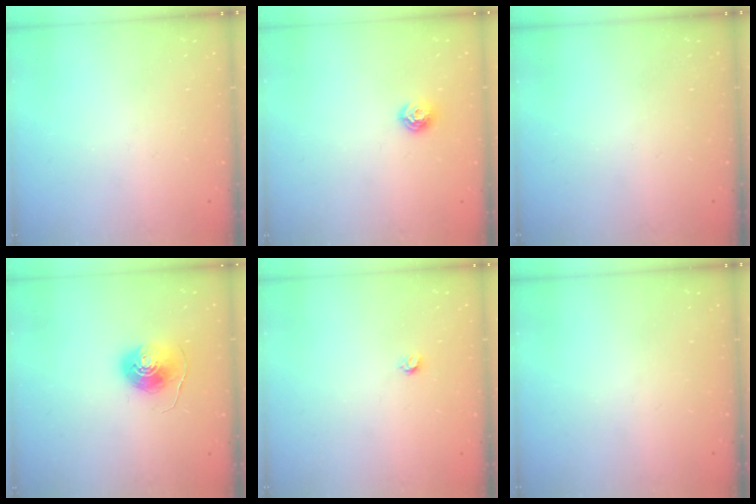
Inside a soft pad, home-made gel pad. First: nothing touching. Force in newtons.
{"total": 8.0, "press": 8.0, "slide": 1.0}
{"total": 0.0}
{"total": 8.7, "press": 8.7, "slide": 0.5}
{"total": 3.2, "press": 3.2, "slide": 0.3}
{"total": 0.0}